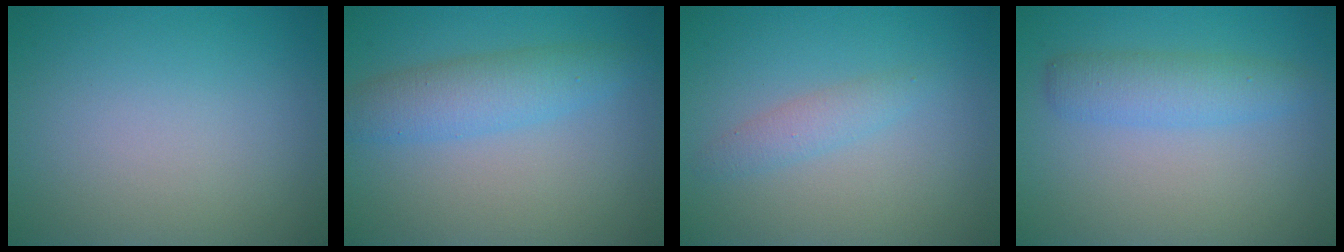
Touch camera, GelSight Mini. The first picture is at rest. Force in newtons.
{"total": 3.8, "press": 3.8, "slide": 0.1}
{"total": 1.6, "press": 1.6, "slide": 0.1}
{"total": 2.9, "press": 2.9, "slide": 0.1}